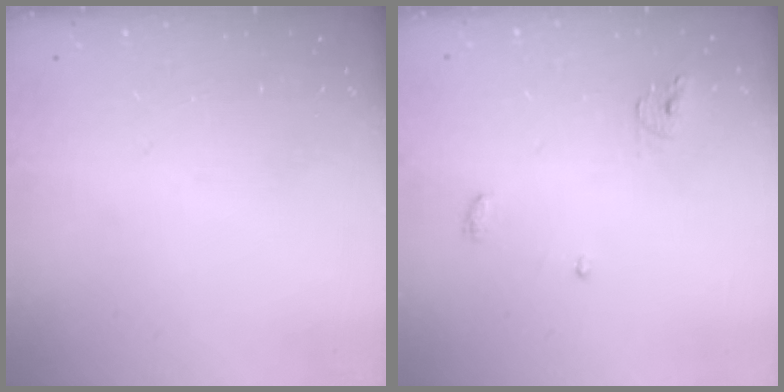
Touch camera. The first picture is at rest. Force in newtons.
{"total": 4.5, "press": 4.5, "slide": 0.3}